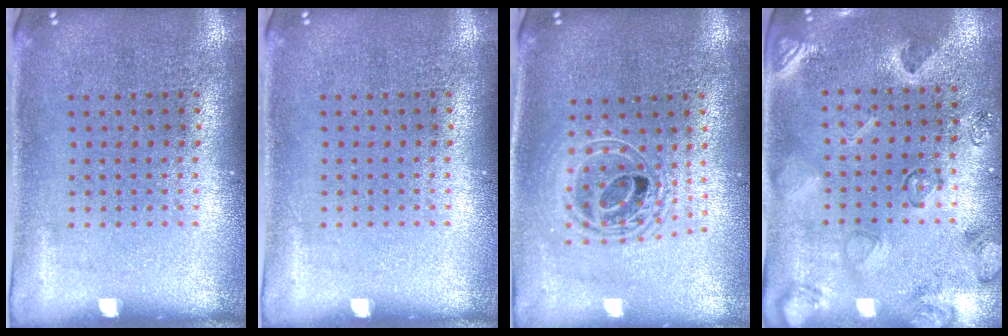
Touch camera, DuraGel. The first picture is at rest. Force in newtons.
{"total": 0.0}
{"total": 2.0, "press": 1.5, "slide": 1.2}
{"total": 2.2, "press": 1.8, "slide": 1.3}